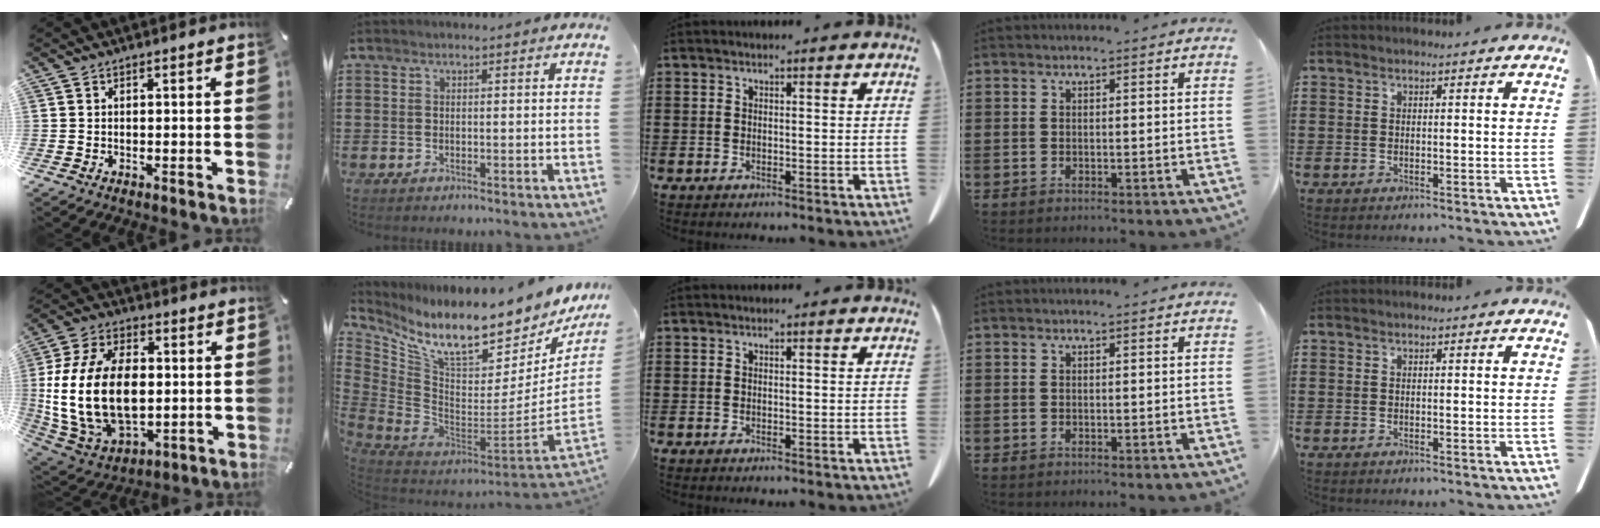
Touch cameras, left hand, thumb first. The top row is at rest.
{"thumb": {"total": 22.1, "force": [0.3, 14.9, 16.3], "torque": [-0.358, -0.001, 0.010]}, "index": {"total": 11.9, "force": [9.2, 2.6, 7.1], "torque": [-0.161, -0.084, 0.158]}}